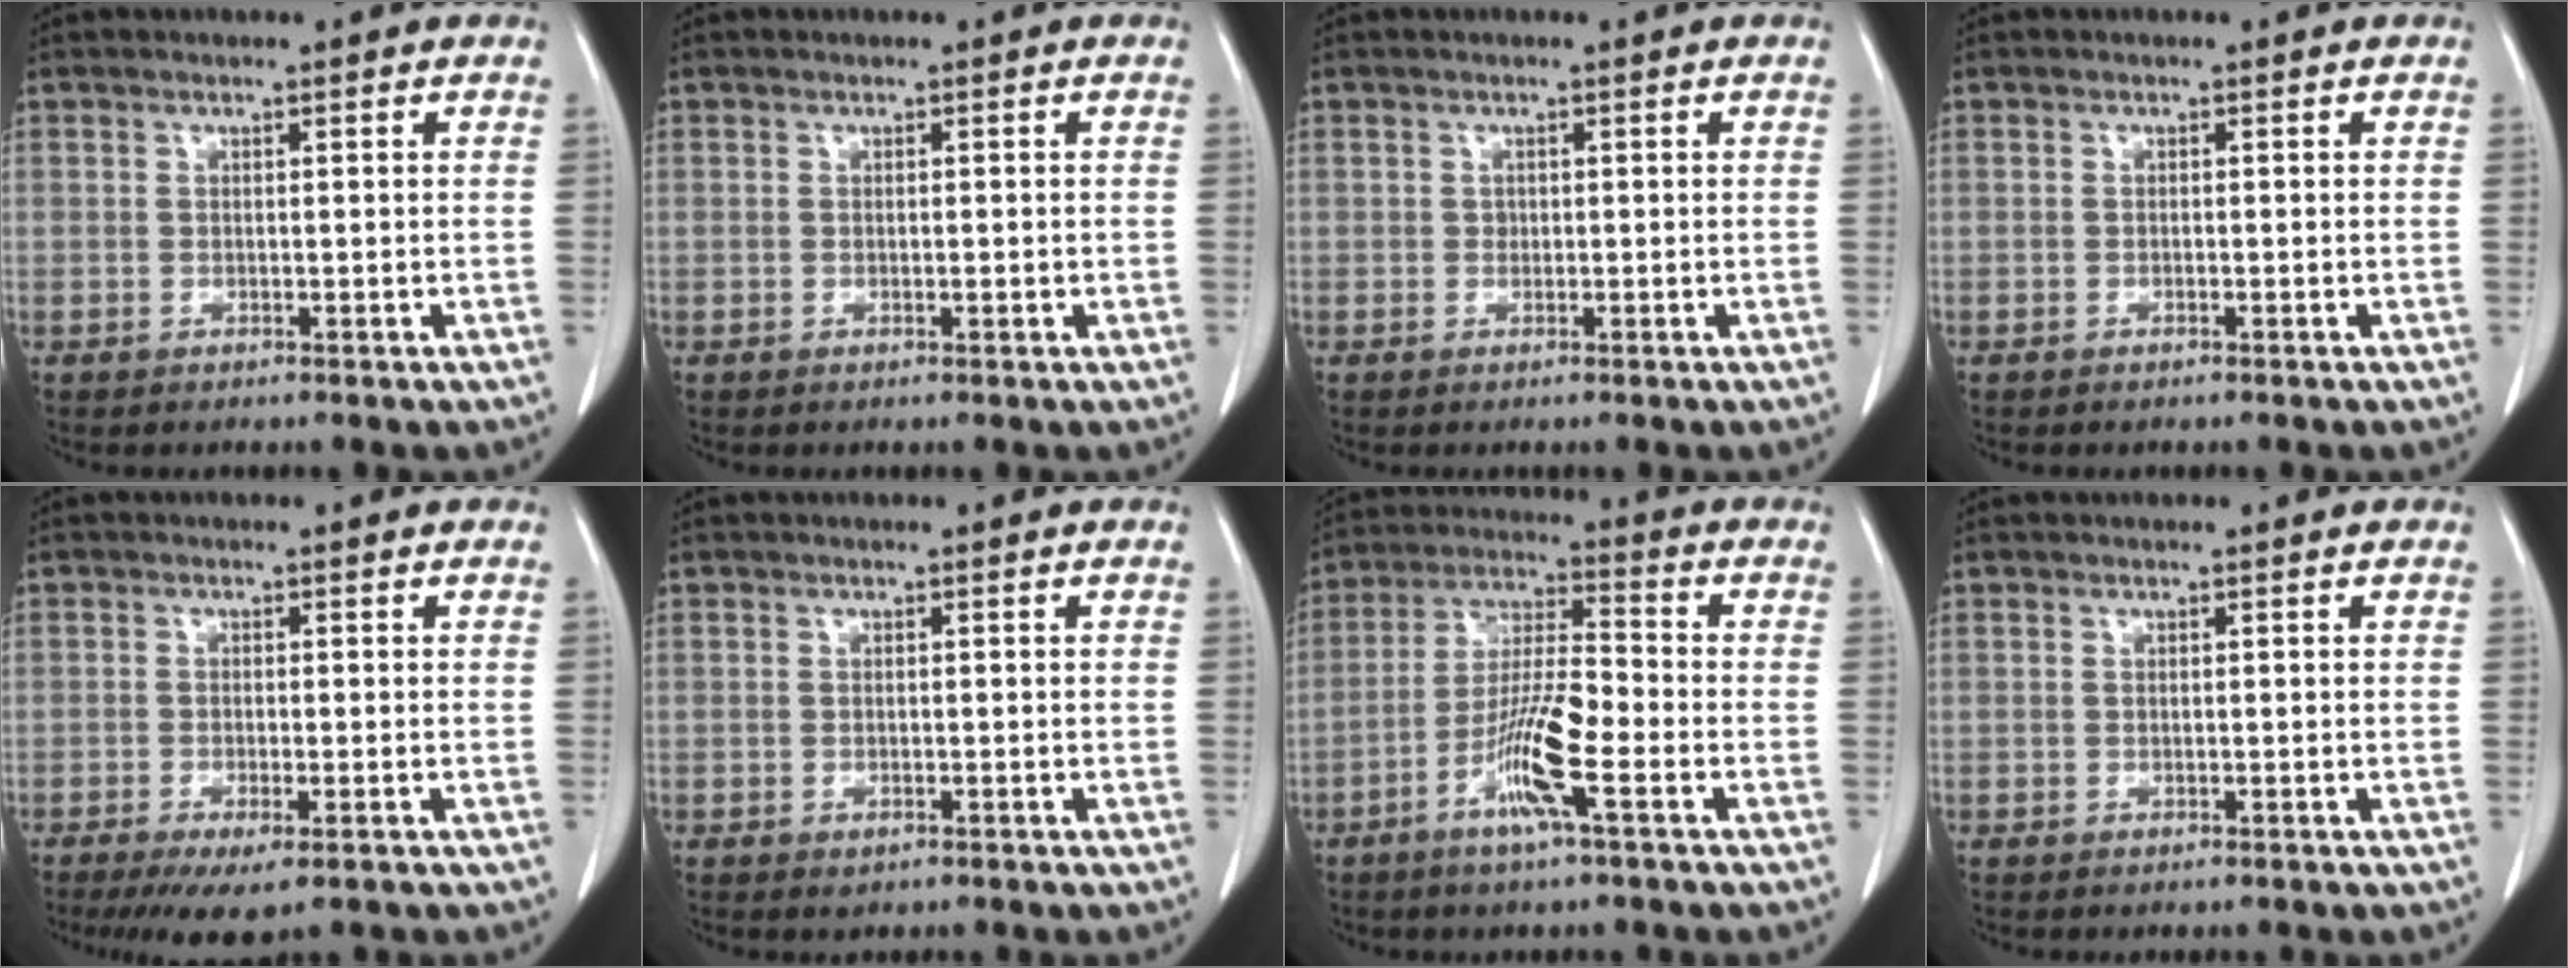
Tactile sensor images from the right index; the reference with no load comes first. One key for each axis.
{"total": 0.5, "fx": -0.1, "fy": 0.2, "fz": 0.5, "tx": -0.008, "ty": 0.000, "tz": 0.000}
{"total": 0.5, "fx": 0.0, "fy": 0.5, "fz": 0.2, "tx": 0.002, "ty": 0.002, "tz": 0.000}
{"total": 0.0}
{"total": 5.5, "fx": -3.5, "fy": 1.1, "fz": 4.1, "tx": -0.065, "ty": -0.016, "tz": -0.052}
{"total": 0.8, "fx": -0.5, "fy": 0.4, "fz": 0.4, "tx": -0.009, "ty": -0.001, "tz": -0.002}
{"total": 10.1, "fx": -4.4, "fy": 0.8, "fz": 9.1, "tx": -0.178, "ty": -0.002, "tz": -0.087}
{"total": 0.0}